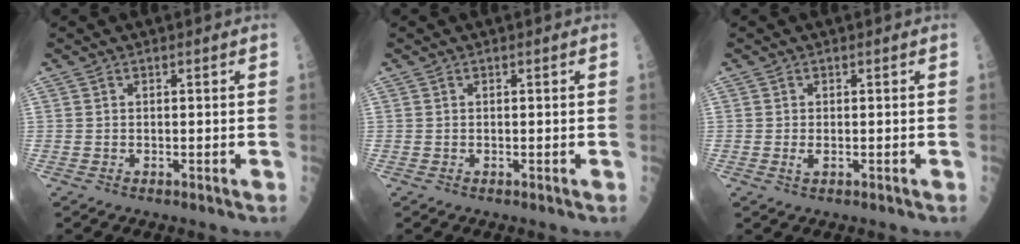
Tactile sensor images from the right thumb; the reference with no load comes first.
{"total": 0.0}
{"total": 1.1, "force": [-0.3, 0.5, 1.0], "torque": [-0.020, -0.002, -0.005]}